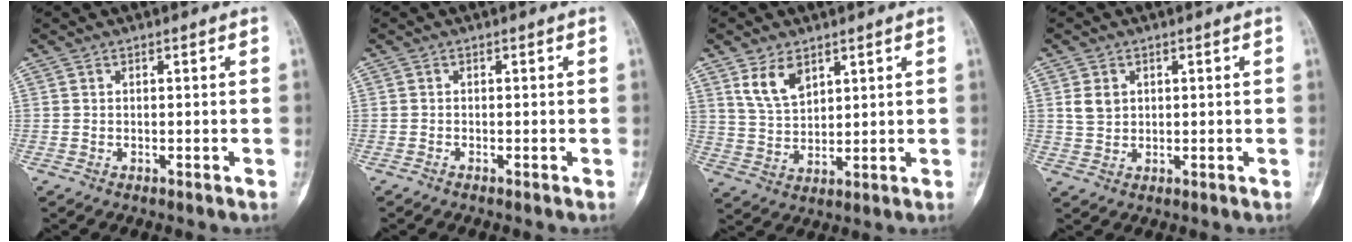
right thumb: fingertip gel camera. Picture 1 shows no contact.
{"total": 0.0}
{"total": 6.9, "force": [3.9, 3.9, 4.0], "torque": [-0.064, -0.022, 0.085]}
{"total": 3.2, "force": [1.0, 2.6, 1.7], "torque": [-0.022, -0.001, 0.024]}